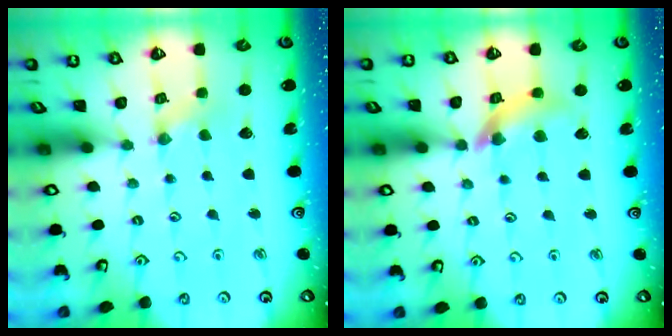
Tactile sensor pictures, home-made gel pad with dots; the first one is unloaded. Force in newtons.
{"total": 10.7, "press": 10.6, "slide": 1.4}